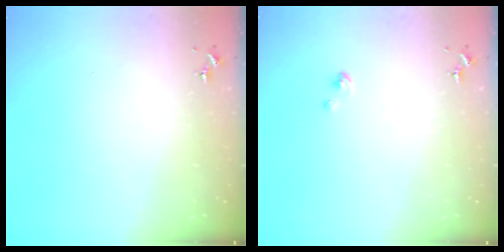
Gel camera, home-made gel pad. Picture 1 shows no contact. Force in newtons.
{"total": 1.9, "press": 1.9, "slide": 0.2}